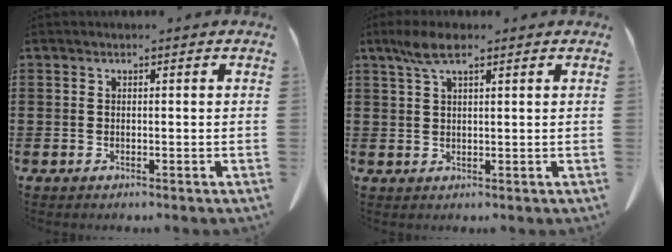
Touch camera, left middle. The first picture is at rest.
{"total": 4.0, "force": [2.3, 1.1, 3.1], "torque": [-0.067, 0.004, 0.040]}